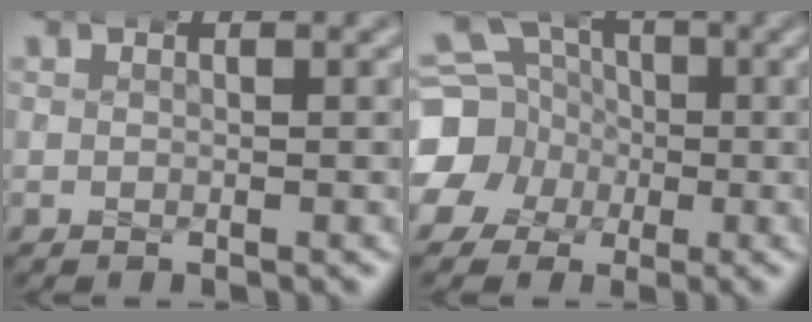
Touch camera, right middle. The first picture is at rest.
{"total": 11.8, "force": [-1.3, 11.3, 3.2], "torque": [-0.078, -0.036, -0.031]}